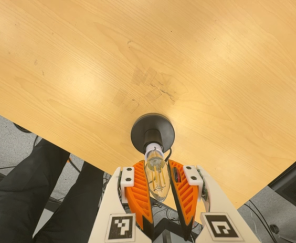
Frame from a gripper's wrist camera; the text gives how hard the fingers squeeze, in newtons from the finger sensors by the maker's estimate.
{"total": 12.3, "left": 13.4, "right": 11.3}